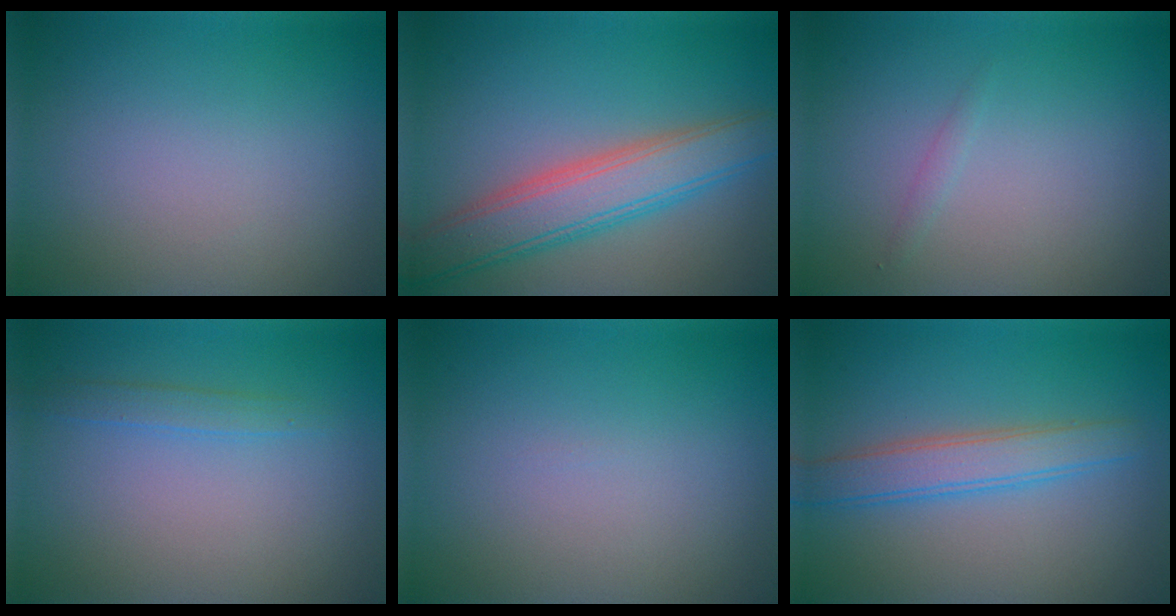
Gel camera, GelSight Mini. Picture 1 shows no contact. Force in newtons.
{"total": 6.0, "press": 6.0, "slide": 0.3}
{"total": 0.6, "press": 0.6, "slide": 0.0}
{"total": 1.3, "press": 1.3, "slide": 0.2}
{"total": 0.0}
{"total": 3.5, "press": 3.5, "slide": 0.1}